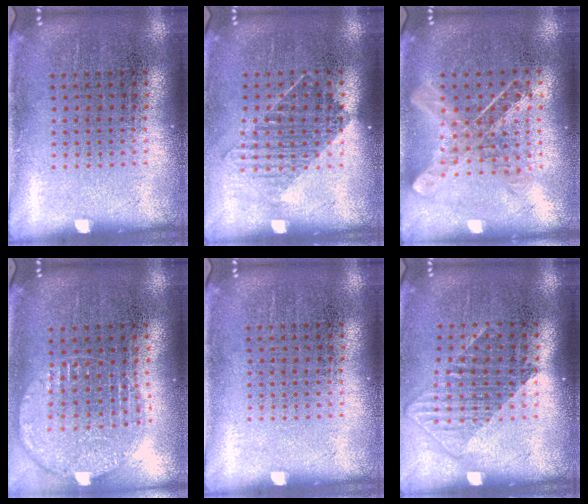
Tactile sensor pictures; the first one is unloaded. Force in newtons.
{"total": 1.2, "press": 1.0, "slide": 0.7}
{"total": 0.9, "press": 0.9, "slide": 0.0}
{"total": 1.3, "press": 1.2, "slide": 0.5}
{"total": 0.0}
{"total": 1.2, "press": 1.0, "slide": 0.6}